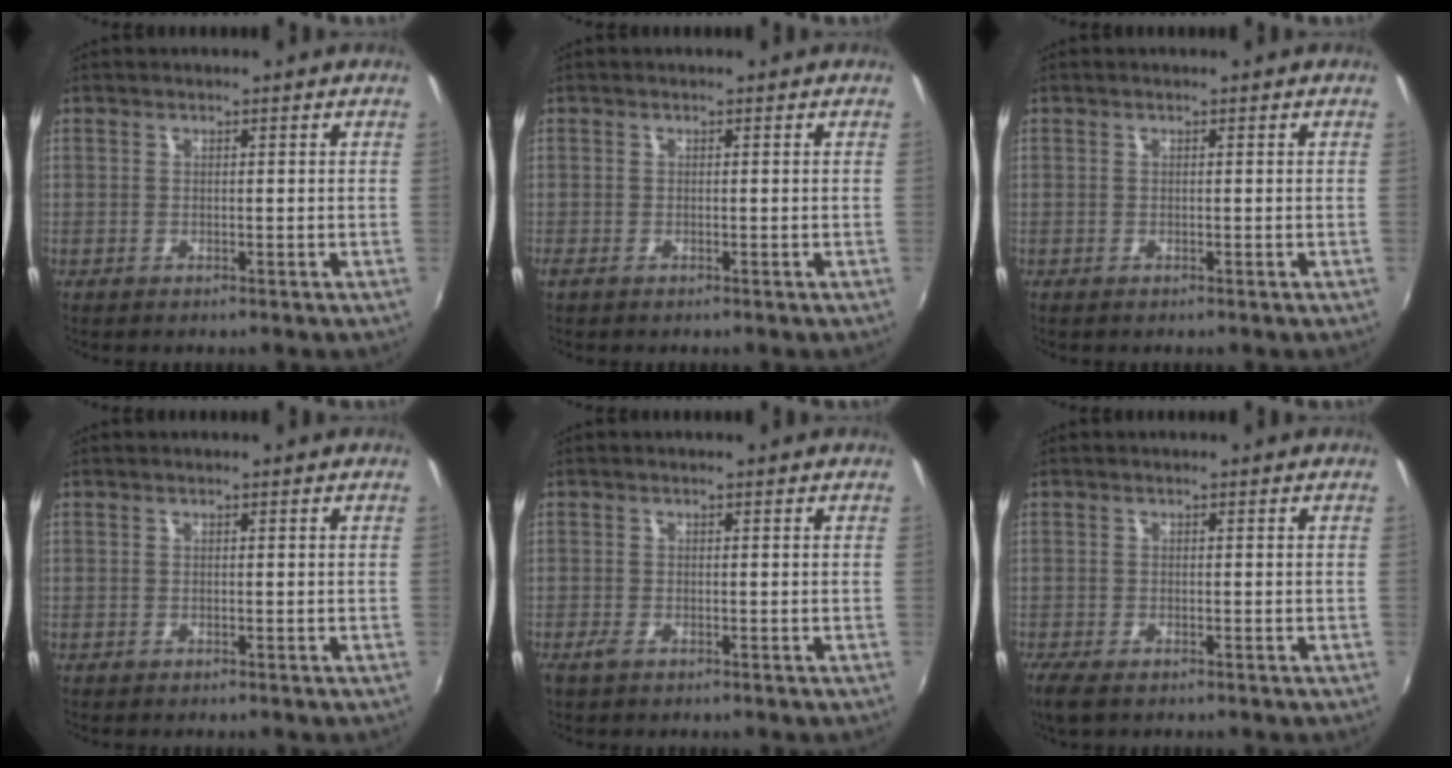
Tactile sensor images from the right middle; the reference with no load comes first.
{"total": 0.5, "force": [-0.3, 0.2, 0.4], "torque": [-0.010, -0.003, -0.007]}
{"total": 0.0}
{"total": 0.0}
{"total": 1.4, "force": [-0.9, 0.4, 1.0], "torque": [-0.021, -0.004, -0.019]}
{"total": 3.9, "force": [-2.7, 1.3, 2.4], "torque": [-0.056, -0.015, -0.049]}